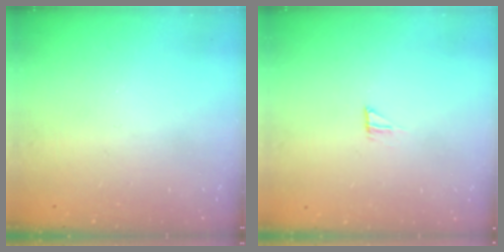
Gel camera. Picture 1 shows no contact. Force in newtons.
{"total": 5.1, "press": 5.1, "slide": 0.4}